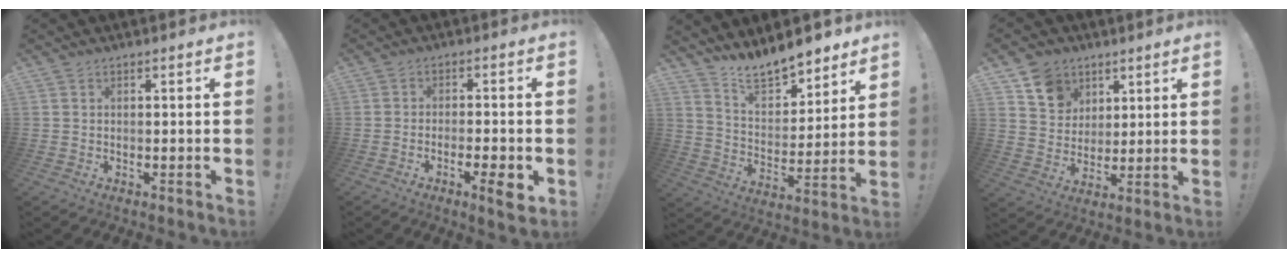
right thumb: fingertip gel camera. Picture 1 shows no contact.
{"total": 6.9, "force": [-3.1, 1.4, 6.0], "torque": [-0.077, 0.009, -0.046]}
{"total": 12.2, "force": [10.9, 4.2, 3.5], "torque": [-0.072, -0.083, 0.203]}
{"total": 10.0, "force": [5.6, 8.0, 2.2], "torque": [-0.029, -0.037, 0.111]}